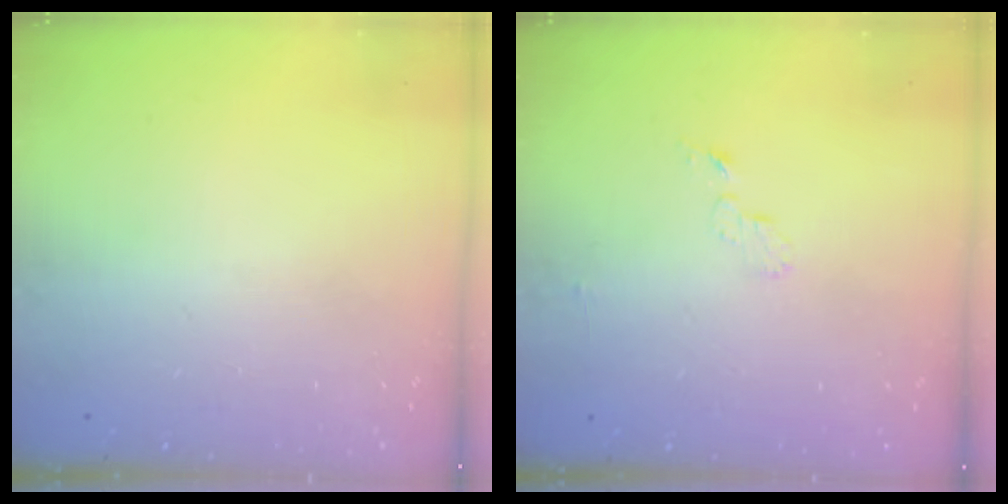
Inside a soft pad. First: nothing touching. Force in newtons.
{"total": 3.9, "press": 3.9, "slide": 0.4}